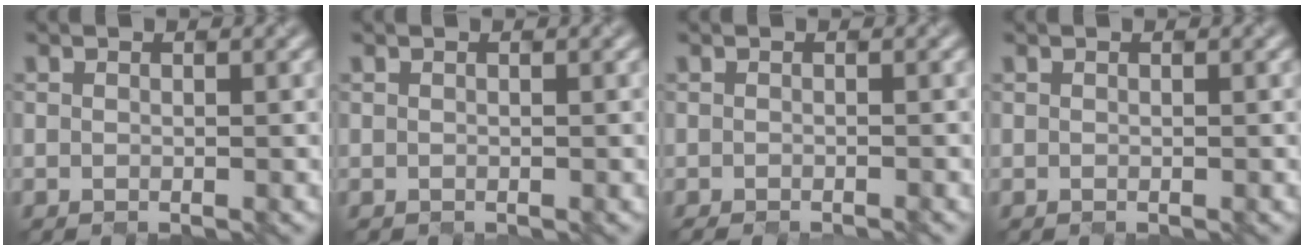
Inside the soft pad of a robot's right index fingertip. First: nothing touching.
{"total": 0.0}
{"total": 0.9, "force": [-0.4, 0.3, 0.7], "torque": [0.005, 0.007, -0.004]}
{"total": 0.0}